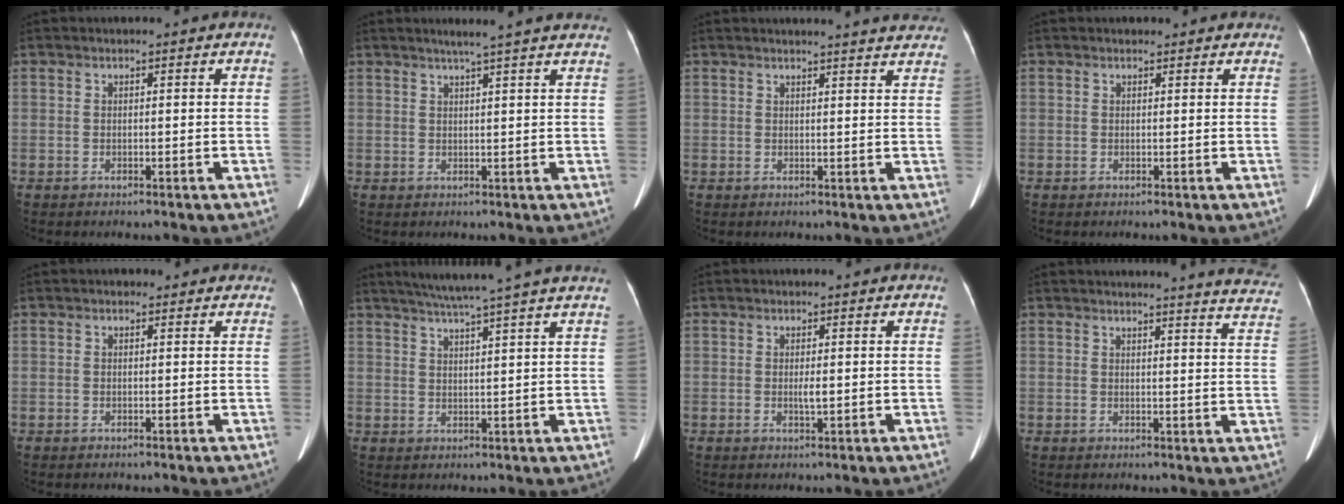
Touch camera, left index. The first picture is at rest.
{"total": 8.1, "force": [6.8, -0.7, 4.4], "torque": [-0.061, 0.018, 0.072]}
{"total": 11.4, "force": [10.9, 0.7, 3.3], "torque": [-0.029, -0.016, 0.104]}
{"total": 1.8, "force": [1.4, 1.1, 0.3], "torque": [0.005, 0.015, 0.012]}
{"total": 1.0, "force": [0.7, 0.8, 0.0], "torque": [0.002, 0.007, 0.004]}
{"total": 12.2, "force": [10.2, -1.6, 6.5], "torque": [-0.106, 0.011, 0.130]}
{"total": 1.3, "force": [-0.1, 0.2, 1.3], "torque": [-0.027, -0.004, -0.001]}
{"total": 14.8, "force": [14.5, 0.0, 3.1], "torque": [-0.019, -0.096, 0.128]}